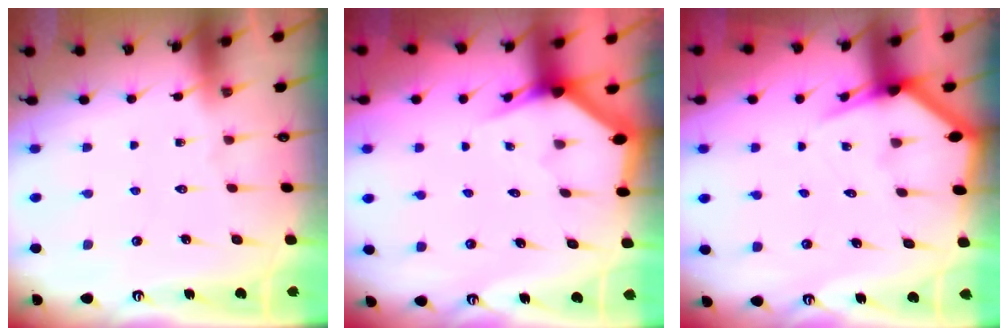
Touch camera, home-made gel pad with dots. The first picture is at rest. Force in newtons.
{"total": 2.9, "press": 2.9, "slide": 0.0}
{"total": 4.0, "press": 4.0, "slide": 0.5}